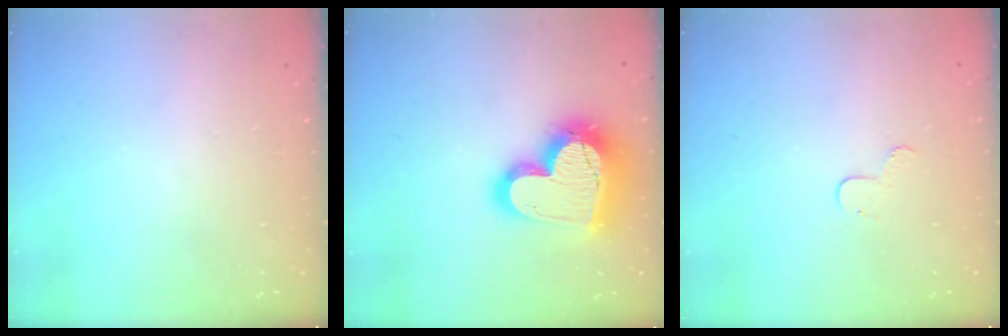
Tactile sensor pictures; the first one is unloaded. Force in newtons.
{"total": 21.6, "press": 21.5, "slide": 1.7}
{"total": 4.8, "press": 4.8, "slide": 0.5}